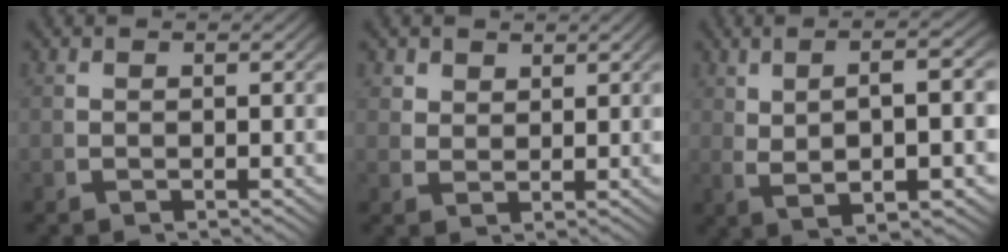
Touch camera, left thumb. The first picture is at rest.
{"total": 2.3, "force": [1.9, 1.0, 0.7], "torque": [-0.008, -0.007, 0.044]}
{"total": 7.1, "force": [0.8, 2.7, 6.5], "torque": [-0.116, 0.005, 0.026]}